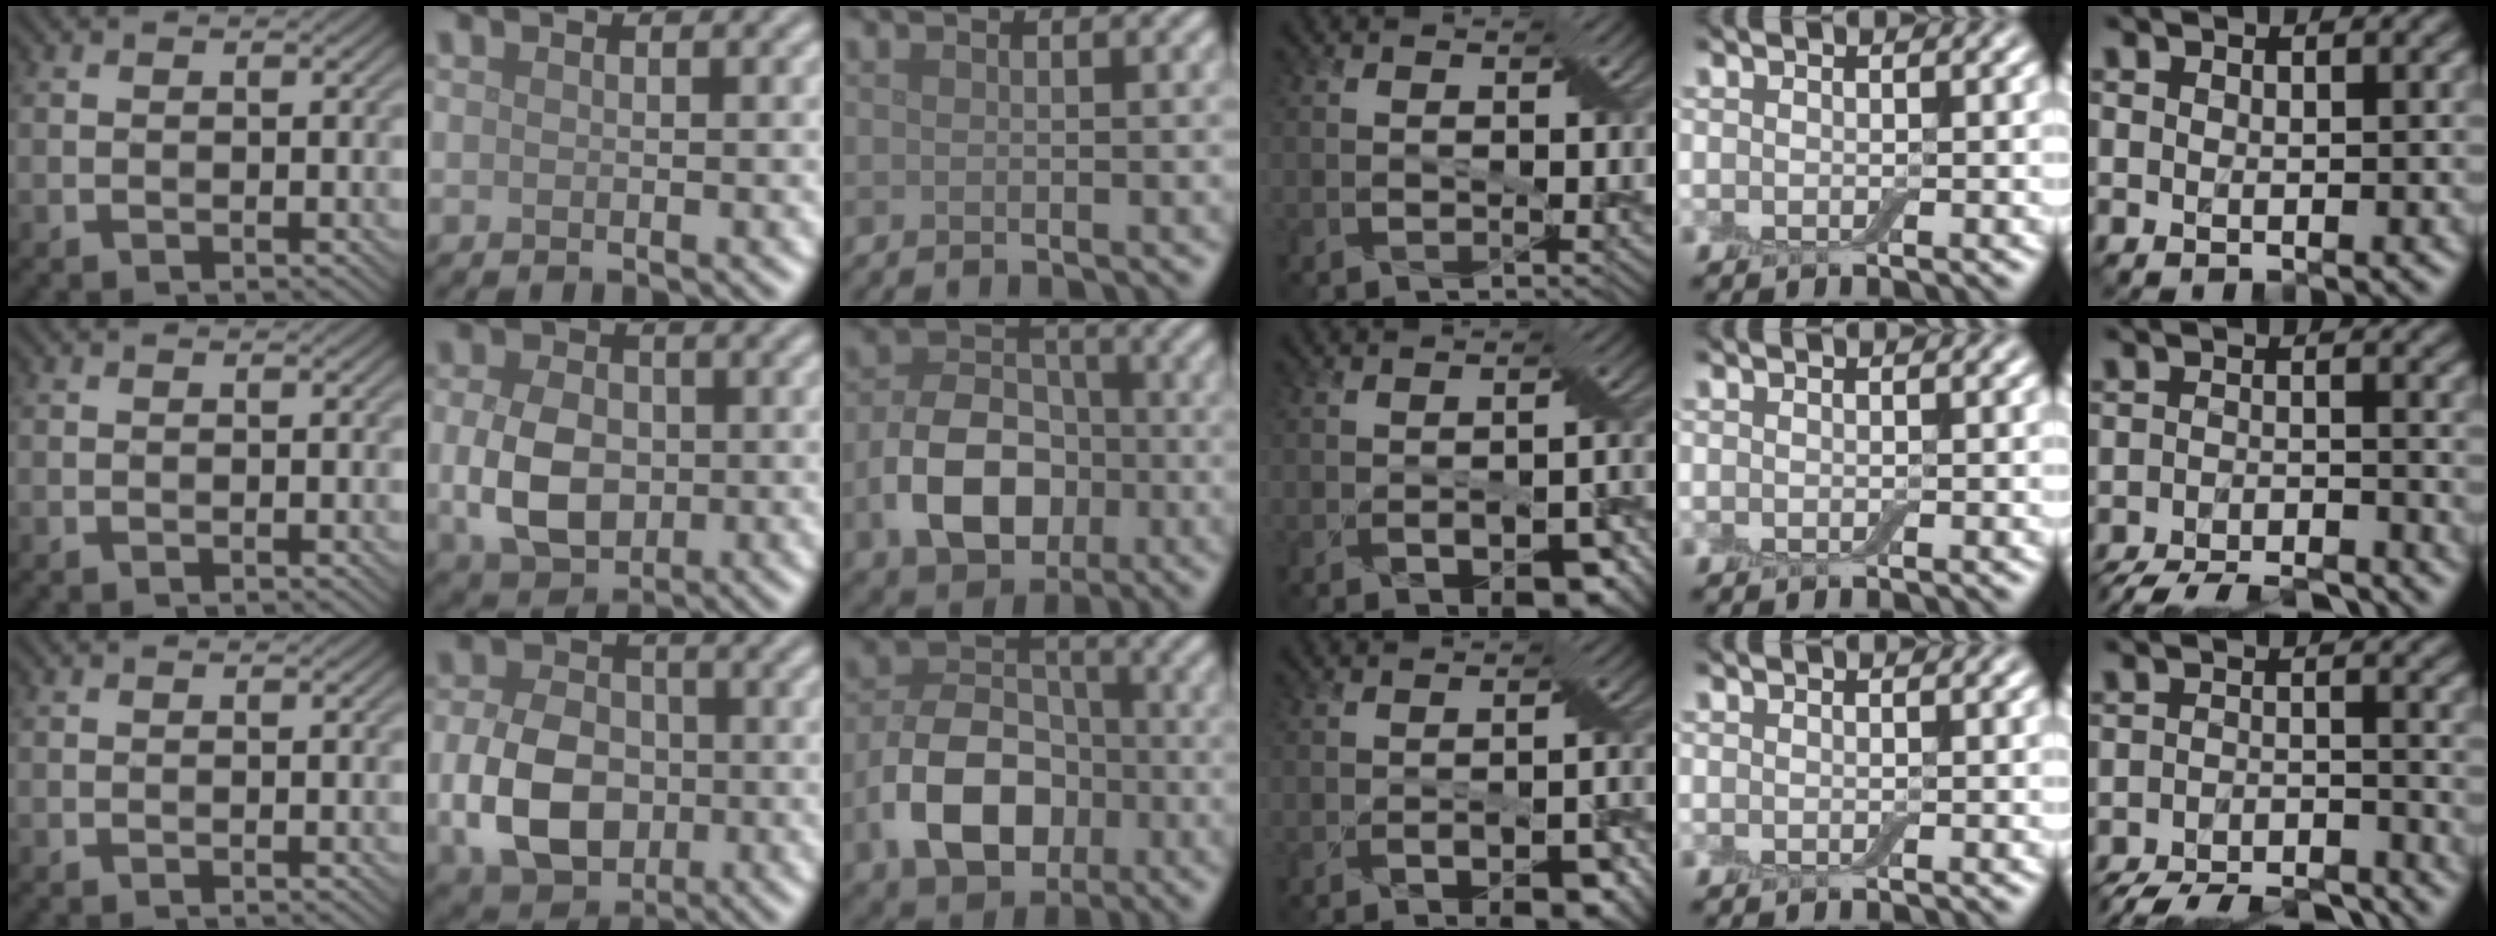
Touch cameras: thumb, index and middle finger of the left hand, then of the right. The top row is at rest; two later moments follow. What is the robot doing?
{"motion": "fold", "object": "apron"}